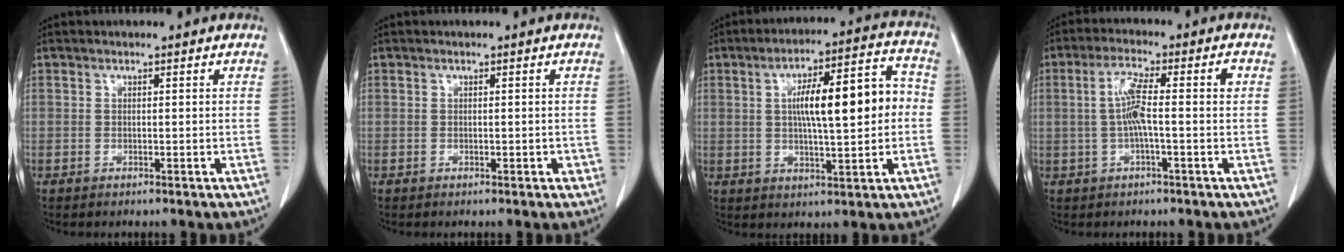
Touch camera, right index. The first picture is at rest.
{"total": 1.0, "force": [-0.2, 0.6, 0.7], "torque": [-0.006, 0.001, -0.002]}
{"total": 13.4, "force": [0.8, 2.9, 13.0], "torque": [-0.200, 0.035, 0.014]}
{"total": 6.3, "force": [-0.1, 0.6, 6.2], "torque": [-0.125, 0.020, -0.001]}